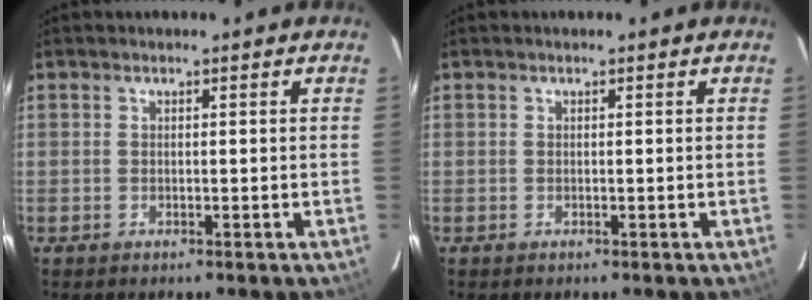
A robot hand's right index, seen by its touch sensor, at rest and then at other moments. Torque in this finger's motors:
{"motor_torque": [0.01, 0.06, -0.01, 0.00]}